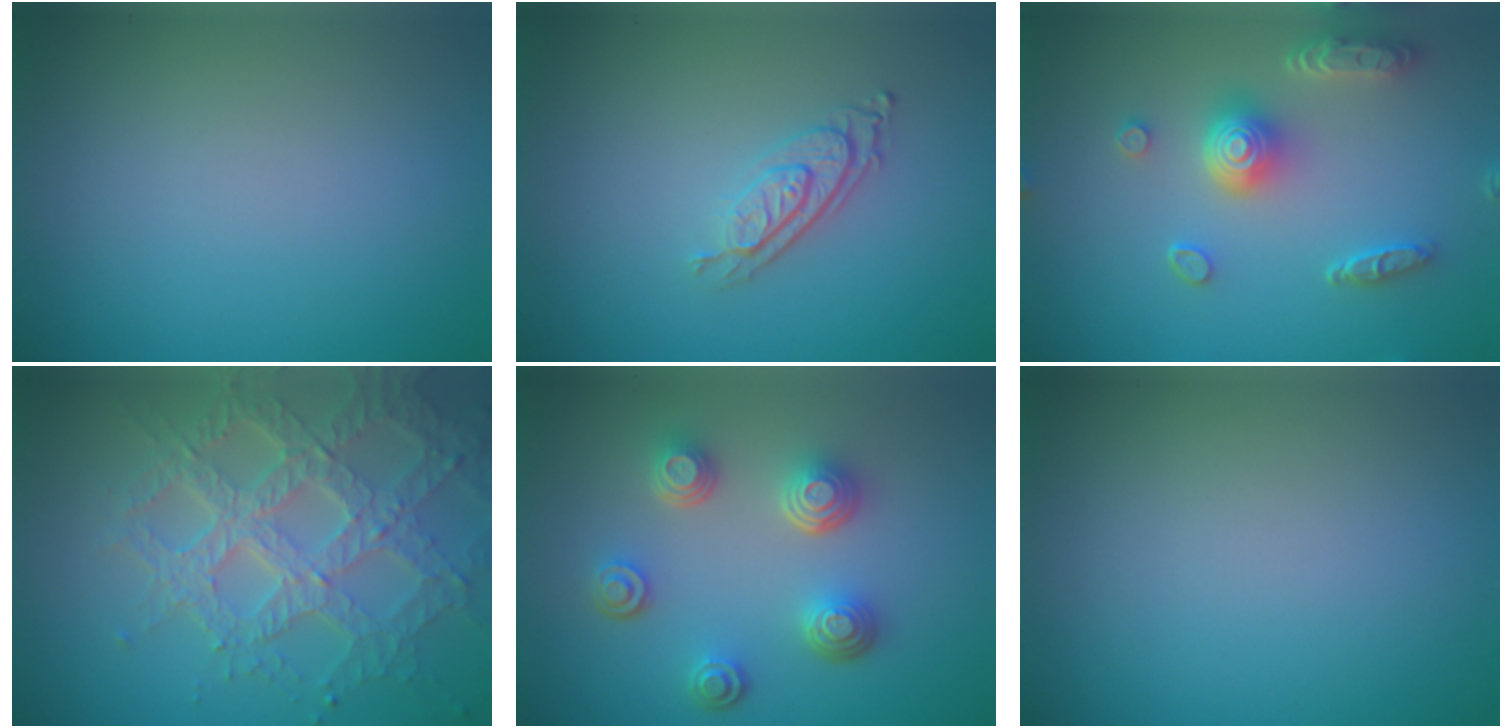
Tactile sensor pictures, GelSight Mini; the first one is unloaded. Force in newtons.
{"total": 2.9, "press": 2.1, "slide": 2.1}
{"total": 5.0, "press": 4.0, "slide": 3.0}
{"total": 7.2, "press": 5.3, "slide": 4.8}
{"total": 4.5, "press": 3.4, "slide": 2.9}
{"total": 0.0}